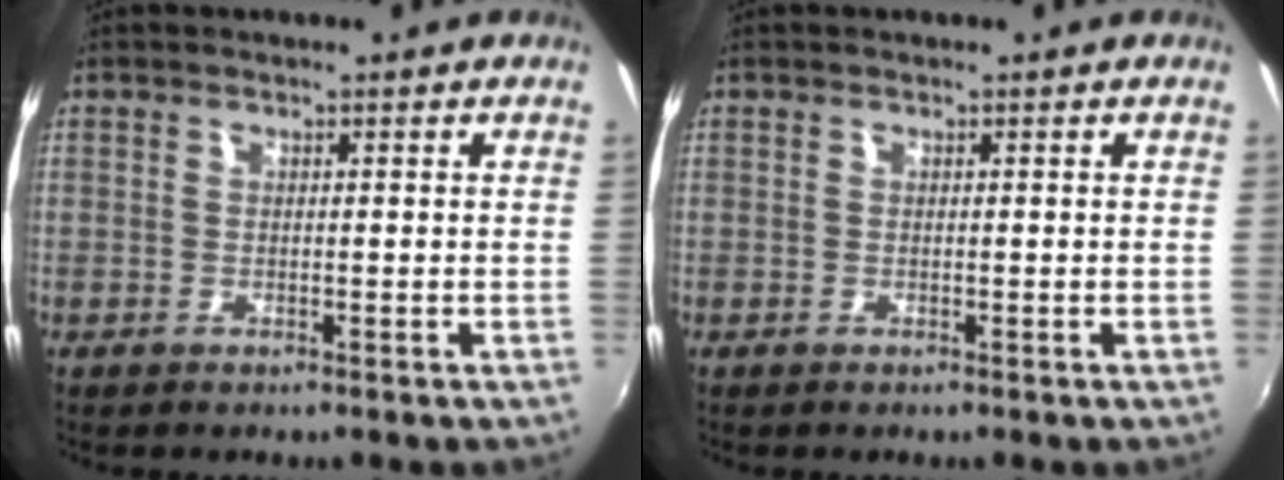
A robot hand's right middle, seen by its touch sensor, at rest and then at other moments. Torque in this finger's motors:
{"motor_torque": [0.00, 0.00, 0.00, 0.00]}